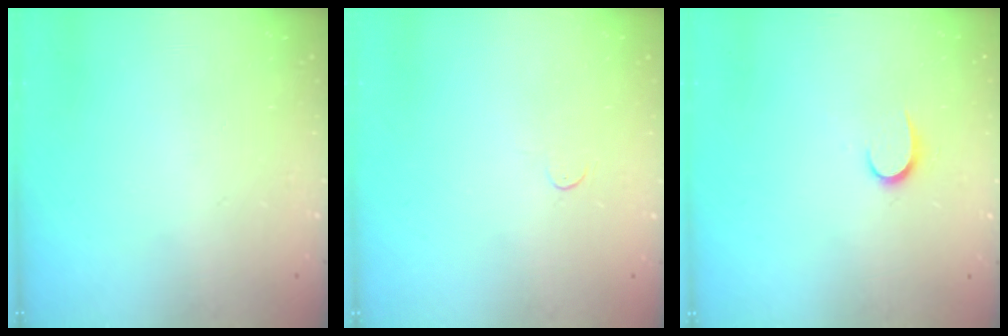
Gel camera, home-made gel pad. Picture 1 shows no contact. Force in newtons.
{"total": 3.4, "press": 3.4, "slide": 0.4}
{"total": 5.6, "press": 5.5, "slide": 0.6}